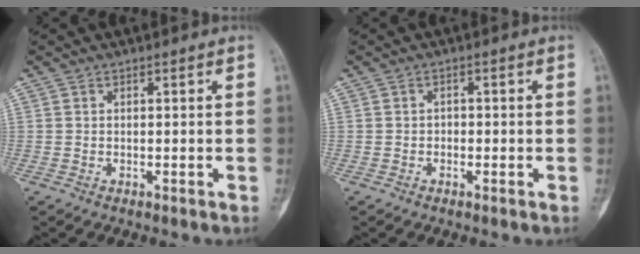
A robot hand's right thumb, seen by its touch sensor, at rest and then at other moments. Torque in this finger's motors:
{"motor_torque": [-0.36, 0.09, -0.19, -0.12, -0.05]}